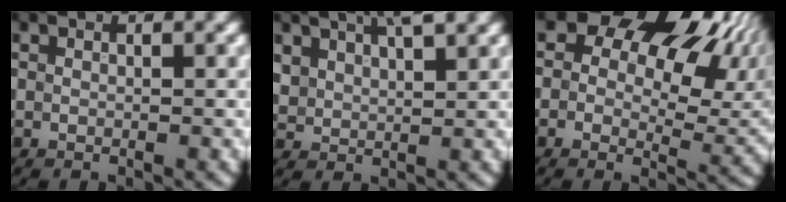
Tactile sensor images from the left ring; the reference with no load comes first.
{"total": 4.6, "force": [3.6, 1.8, 2.4], "torque": [-0.052, 0.016, 0.061]}
{"total": 14.1, "force": [5.1, 9.0, 9.6], "torque": [-0.105, 0.029, 0.080]}